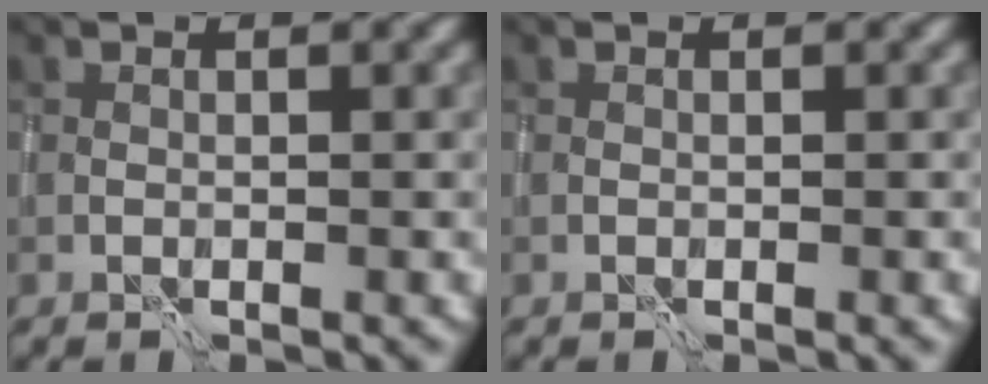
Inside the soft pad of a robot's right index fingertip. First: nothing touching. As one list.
[{"total": 0.0}]